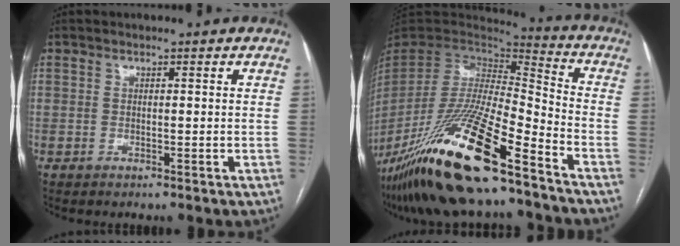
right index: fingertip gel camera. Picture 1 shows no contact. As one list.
[{"total": 25.3, "force": [-17.0, 3.1, 18.4], "torque": [-0.363, -0.059, -0.312]}]